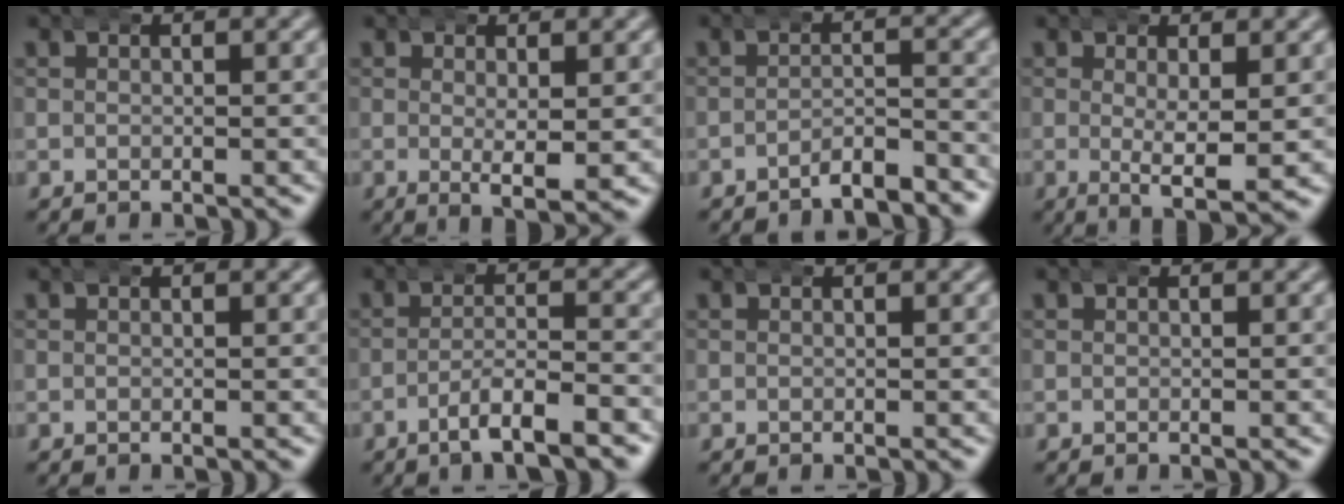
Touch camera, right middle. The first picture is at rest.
{"total": 3.6, "force": [-0.4, 1.0, 3.4], "torque": [-0.056, -0.010, -0.003]}
{"total": 4.1, "force": [-3.9, 0.6, 1.3], "torque": [-0.011, -0.006, -0.068]}
{"total": 4.8, "force": [-0.4, 1.4, 4.6], "torque": [-0.072, -0.014, -0.001]}
{"total": 0.0}
{"total": 4.5, "force": [-3.2, 0.8, 3.1], "torque": [-0.051, -0.003, -0.055]}
{"total": 0.0}
{"total": 0.0}